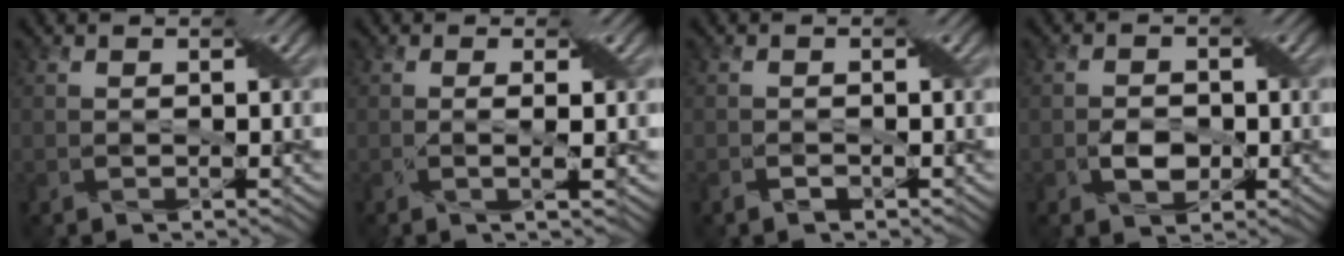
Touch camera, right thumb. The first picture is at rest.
{"total": 2.1, "force": [0.1, 0.2, 2.1], "torque": [-0.040, 0.007, -0.004]}
{"total": 1.1, "force": [-0.7, 0.5, 0.6], "torque": [-0.015, 0.001, -0.012]}
{"total": 2.9, "force": [-0.8, 1.9, 2.0], "torque": [-0.038, -0.001, -0.014]}